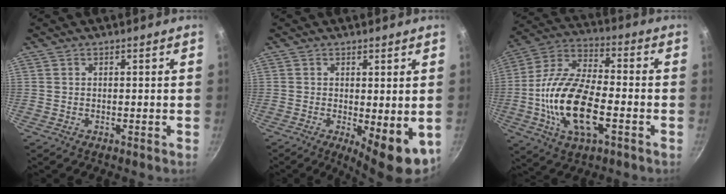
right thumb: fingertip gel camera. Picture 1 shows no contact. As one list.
[{"total": 8.4, "force": [-1.2, 3.1, 7.8], "torque": [-0.089, -0.004, -0.005]}, {"total": 19.0, "force": [-4.4, 9.0, 16.2], "torque": [-0.304, 0.028, -0.094]}]